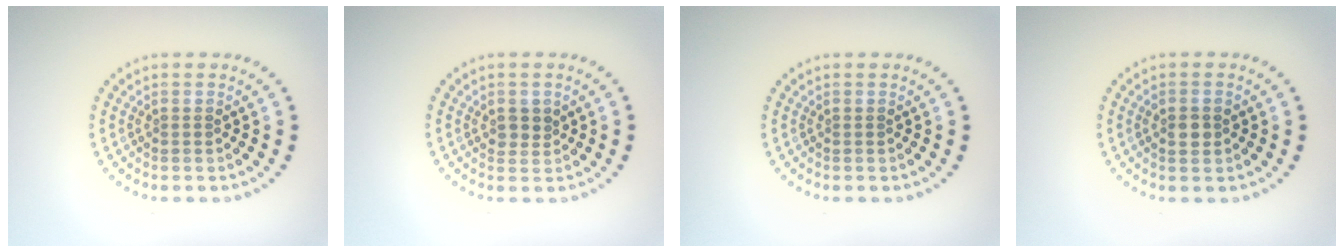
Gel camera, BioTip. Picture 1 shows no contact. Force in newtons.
{"total": 1.6, "press": 1.4, "slide": 0.8}
{"total": 0.0}
{"total": 2.0, "press": 2.0, "slide": 0.2}